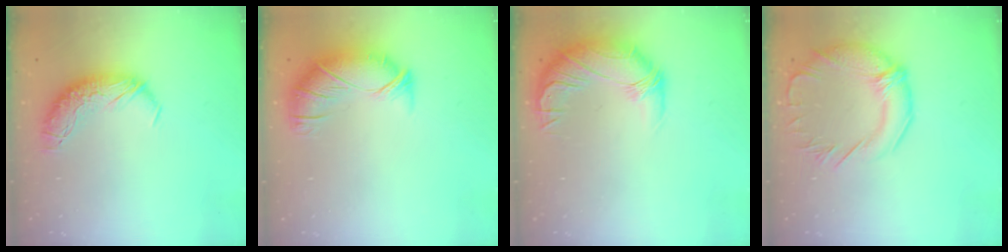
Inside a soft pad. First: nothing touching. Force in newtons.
{"total": 3.0, "press": 1.9, "slide": 2.3}
{"total": 3.4, "press": 1.5, "slide": 3.1}
{"total": 3.6, "press": 3.2, "slide": 1.6}